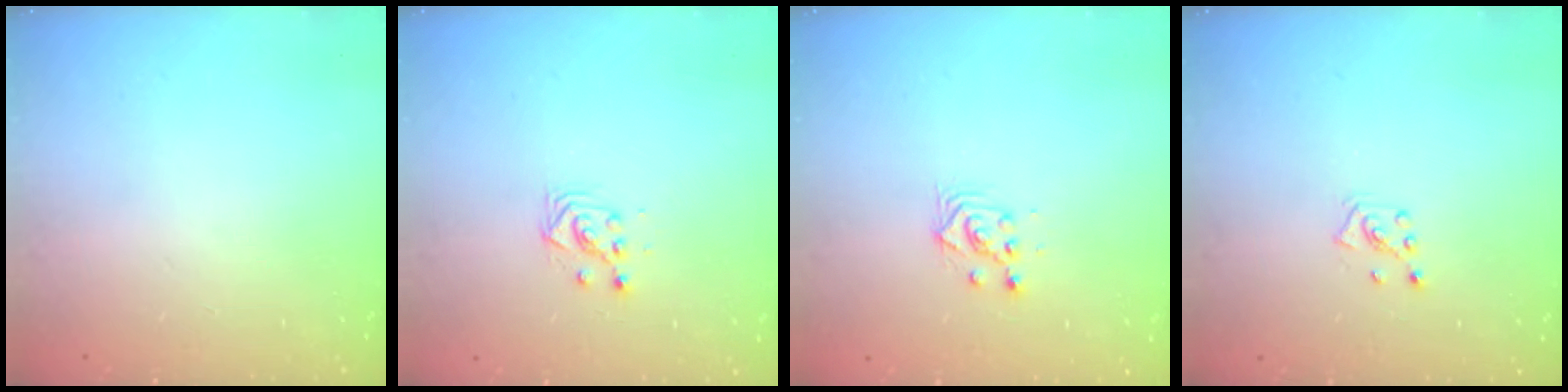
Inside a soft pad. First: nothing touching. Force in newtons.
{"total": 3.0, "press": 3.0, "slide": 0.2}
{"total": 3.0, "press": 3.0, "slide": 0.1}
{"total": 2.8, "press": 2.8, "slide": 0.2}